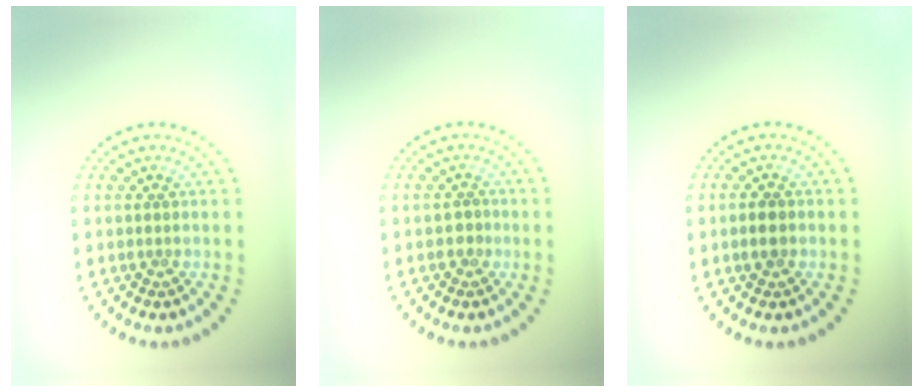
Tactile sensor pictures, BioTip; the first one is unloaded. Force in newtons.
{"total": 1.0, "press": 0.9, "slide": 0.4}
{"total": 1.6, "press": 1.6, "slide": 0.1}